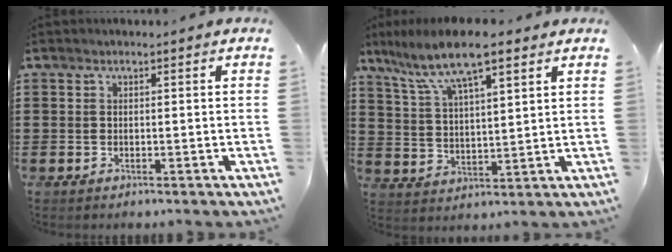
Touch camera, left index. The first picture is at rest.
{"total": 9.3, "force": [6.8, 1.9, 6.1], "torque": [-0.139, -0.017, 0.119]}